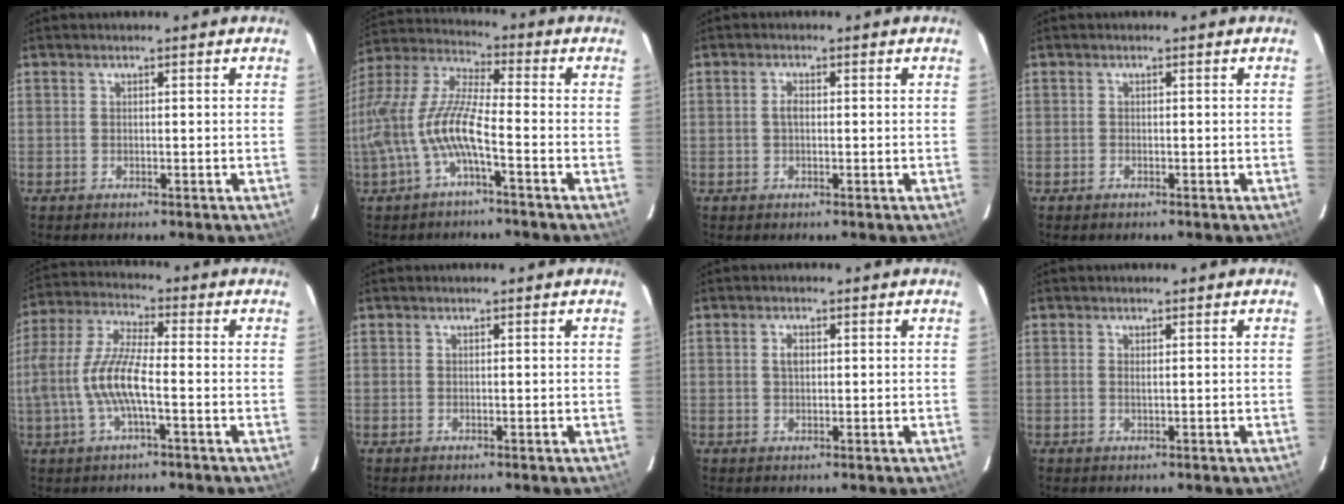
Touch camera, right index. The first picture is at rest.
{"total": 13.7, "force": [-4.8, 2.9, 12.6], "torque": [-0.268, -0.001, -0.094]}
{"total": 1.5, "force": [-0.1, 0.8, 1.3], "torque": [-0.024, 0.006, -0.004]}
{"total": 0.6, "force": [-0.5, 0.3, 0.1], "torque": [-0.002, -0.001, -0.010]}
{"total": 11.7, "force": [-2.6, 2.9, 11.0], "torque": [-0.236, 0.001, -0.050]}
{"total": 0.0}
{"total": 1.7, "force": [0.3, 1.1, 1.3], "torque": [-0.023, 0.005, 0.005]}
{"total": 0.6, "force": [0.2, -0.1, 0.6], "torque": [-0.013, 0.000, 0.002]}